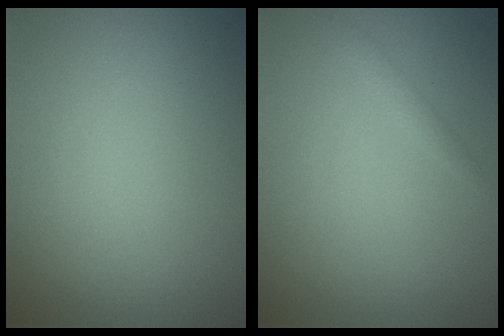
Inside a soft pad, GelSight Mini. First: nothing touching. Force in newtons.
{"total": 0.8, "press": 0.8, "slide": 0.0}